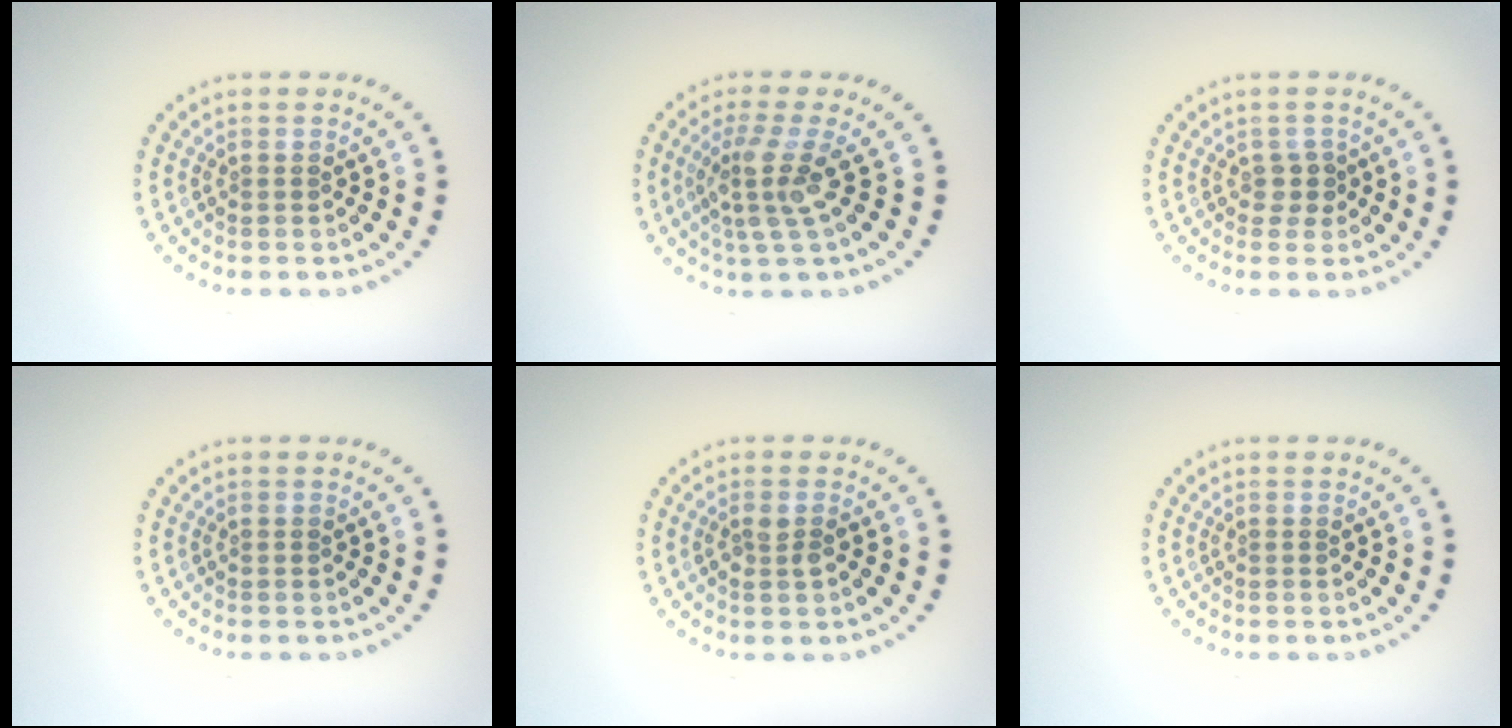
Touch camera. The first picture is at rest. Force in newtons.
{"total": 3.7, "press": 2.6, "slide": 2.6}
{"total": 1.4, "press": 1.1, "slide": 0.8}
{"total": 0.0}
{"total": 1.3, "press": 1.2, "slide": 0.4}
{"total": 0.0}